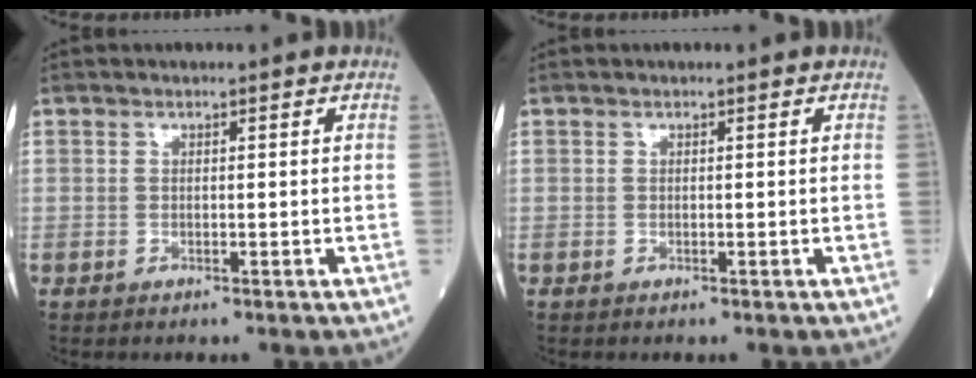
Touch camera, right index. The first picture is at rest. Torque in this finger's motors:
{"motor_torque": [0.00, 0.00, 0.00, -0.01]}